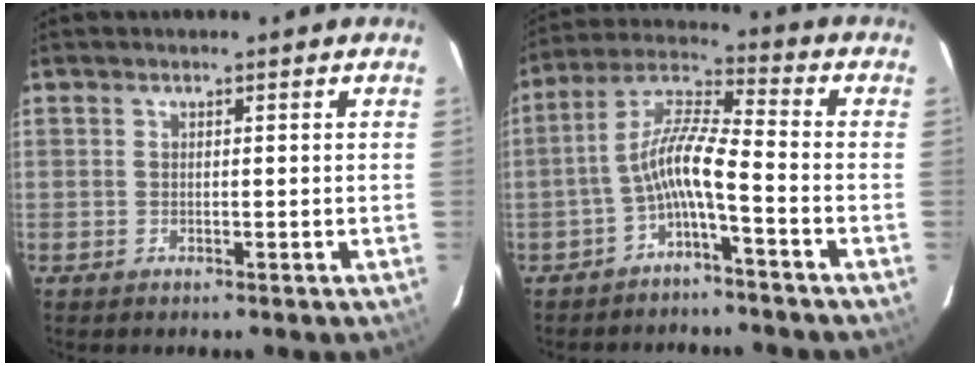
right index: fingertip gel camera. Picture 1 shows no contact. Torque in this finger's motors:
{"motor_torque": [1.33, -0.59, 0.75, 0.17]}